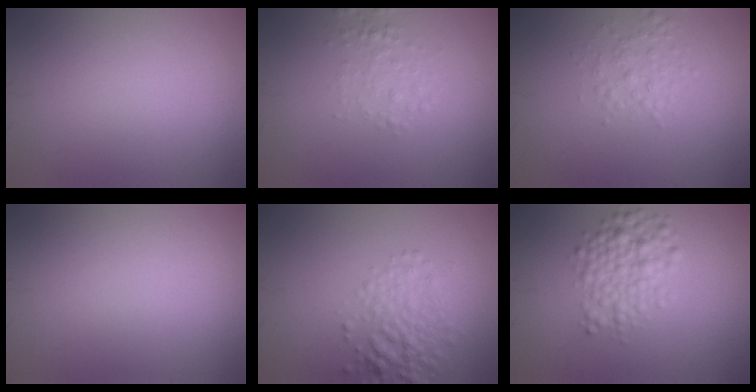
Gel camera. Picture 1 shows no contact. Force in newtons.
{"total": 1.7, "press": 1.7, "slide": 0.1}
{"total": 1.9, "press": 1.9, "slide": 0.1}
{"total": 0.0}
{"total": 3.3, "press": 3.3, "slide": 0.1}
{"total": 3.6, "press": 3.6, "slide": 0.2}